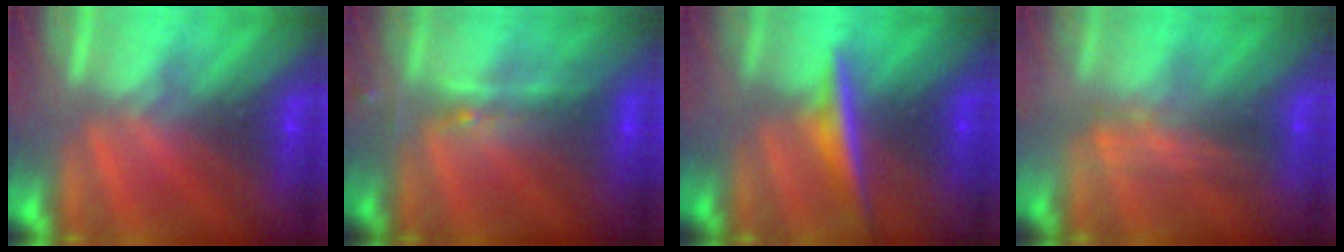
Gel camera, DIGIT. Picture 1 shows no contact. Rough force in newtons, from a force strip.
{"total": 2.4}
{"total": 4.6}
{"total": 2.4}